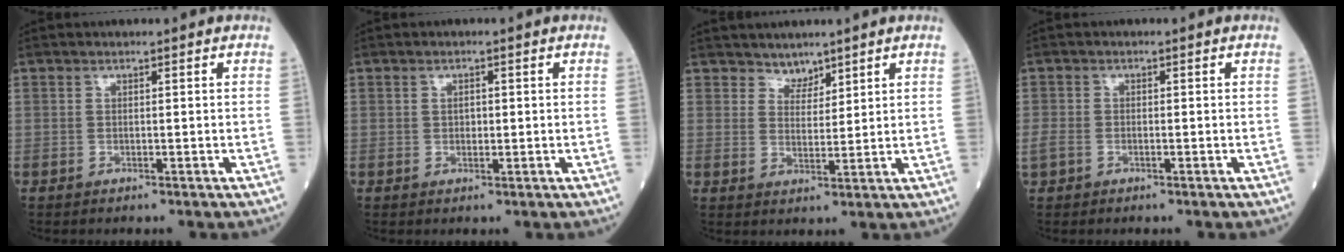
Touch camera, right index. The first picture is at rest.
{"total": 1.2, "force": [0.2, 0.7, 0.9], "torque": [-0.014, 0.001, 0.004]}
{"total": 2.7, "force": [2.4, 1.2, 0.0], "torque": [0.004, -0.002, 0.041]}
{"total": 2.7, "force": [-1.1, 1.8, 1.6], "torque": [-0.049, 0.001, -0.018]}